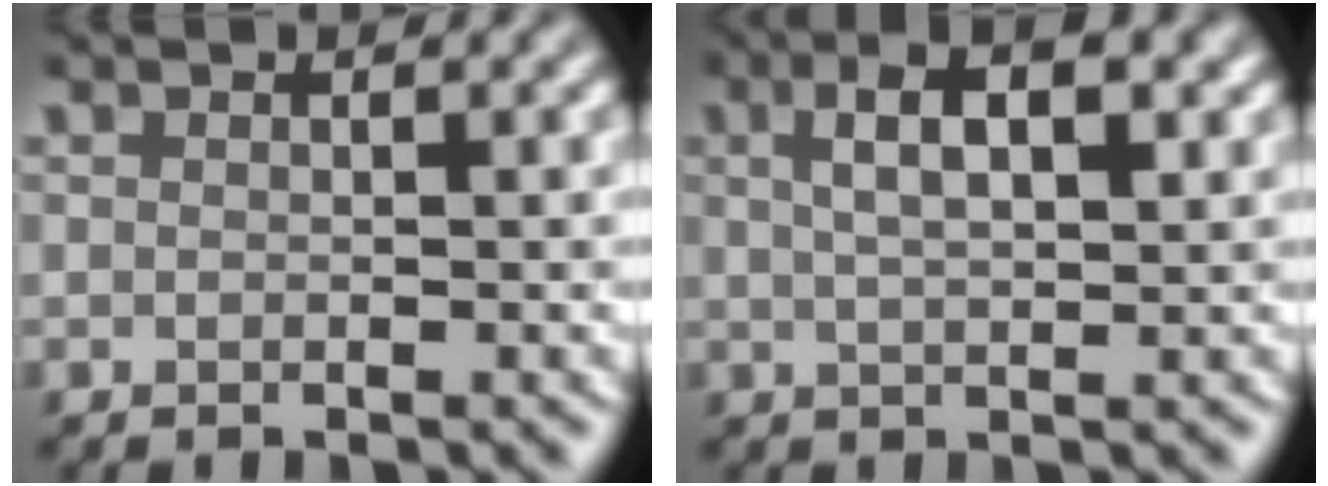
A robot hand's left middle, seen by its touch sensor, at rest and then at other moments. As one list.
[{"total": 4.9, "force": [1.9, 1.8, 4.2], "torque": [-0.068, 0.012, 0.026]}]